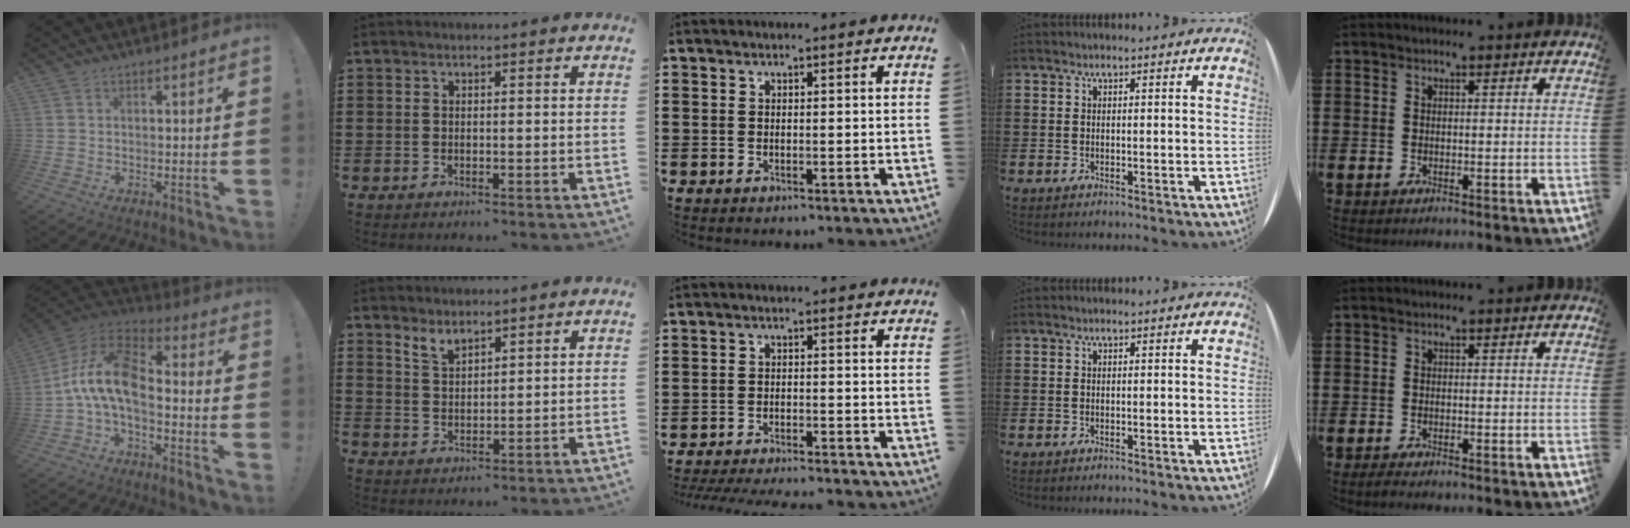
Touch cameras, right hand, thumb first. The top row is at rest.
{"thumb": {"total": 14.6, "force": [-1.6, 7.9, 12.1], "torque": [-0.239, 0.018, -0.020]}, "index": {"total": 2.8, "force": [2.5, 0.9, 0.9], "torque": [-0.024, 0.000, 0.048]}, "middle": {"total": 3.2, "force": [-3.2, 0.0, 0.5], "torque": [-0.017, -0.003, -0.068]}, "little": {"total": 0.8, "force": [-0.6, 0.1, 0.6], "torque": [-0.009, -0.002, -0.011]}}